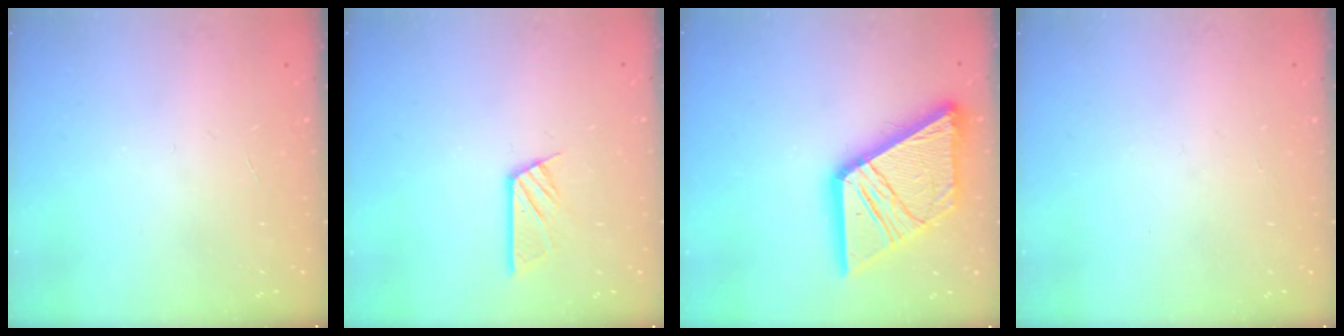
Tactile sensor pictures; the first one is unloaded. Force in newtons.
{"total": 6.3, "press": 6.3, "slide": 0.1}
{"total": 26.1, "press": 25.9, "slide": 3.2}
{"total": 1.5, "press": 1.4, "slide": 0.2}